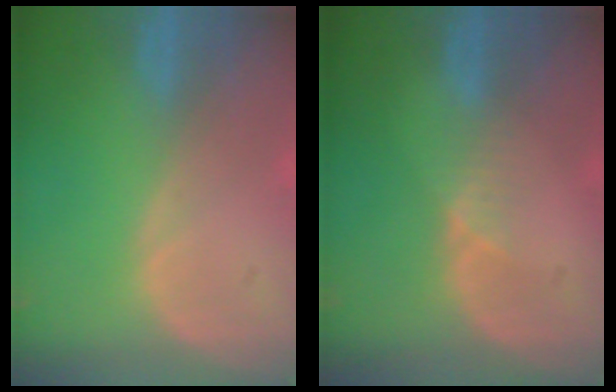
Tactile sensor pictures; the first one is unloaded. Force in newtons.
{"total": 2.3, "press": 1.8, "slide": 1.4}